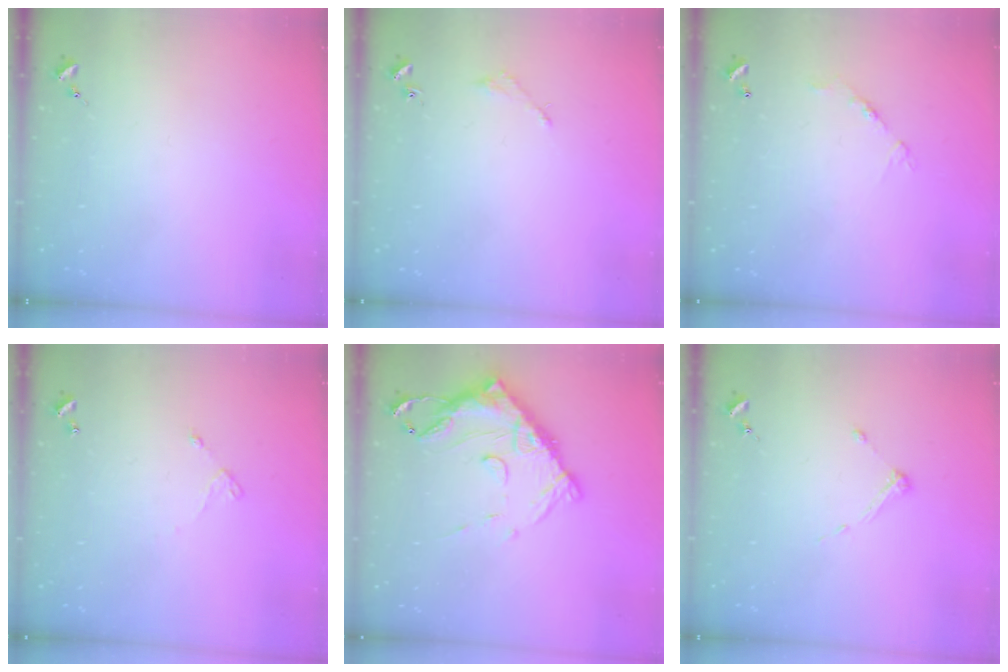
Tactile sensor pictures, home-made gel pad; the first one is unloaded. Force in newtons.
{"total": 2.0, "press": 2.0, "slide": 0.2}
{"total": 7.7, "press": 7.7, "slide": 0.4}
{"total": 4.6, "press": 4.6, "slide": 0.3}
{"total": 15.0, "press": 14.9, "slide": 1.7}
{"total": 3.6, "press": 3.6, "slide": 0.4}